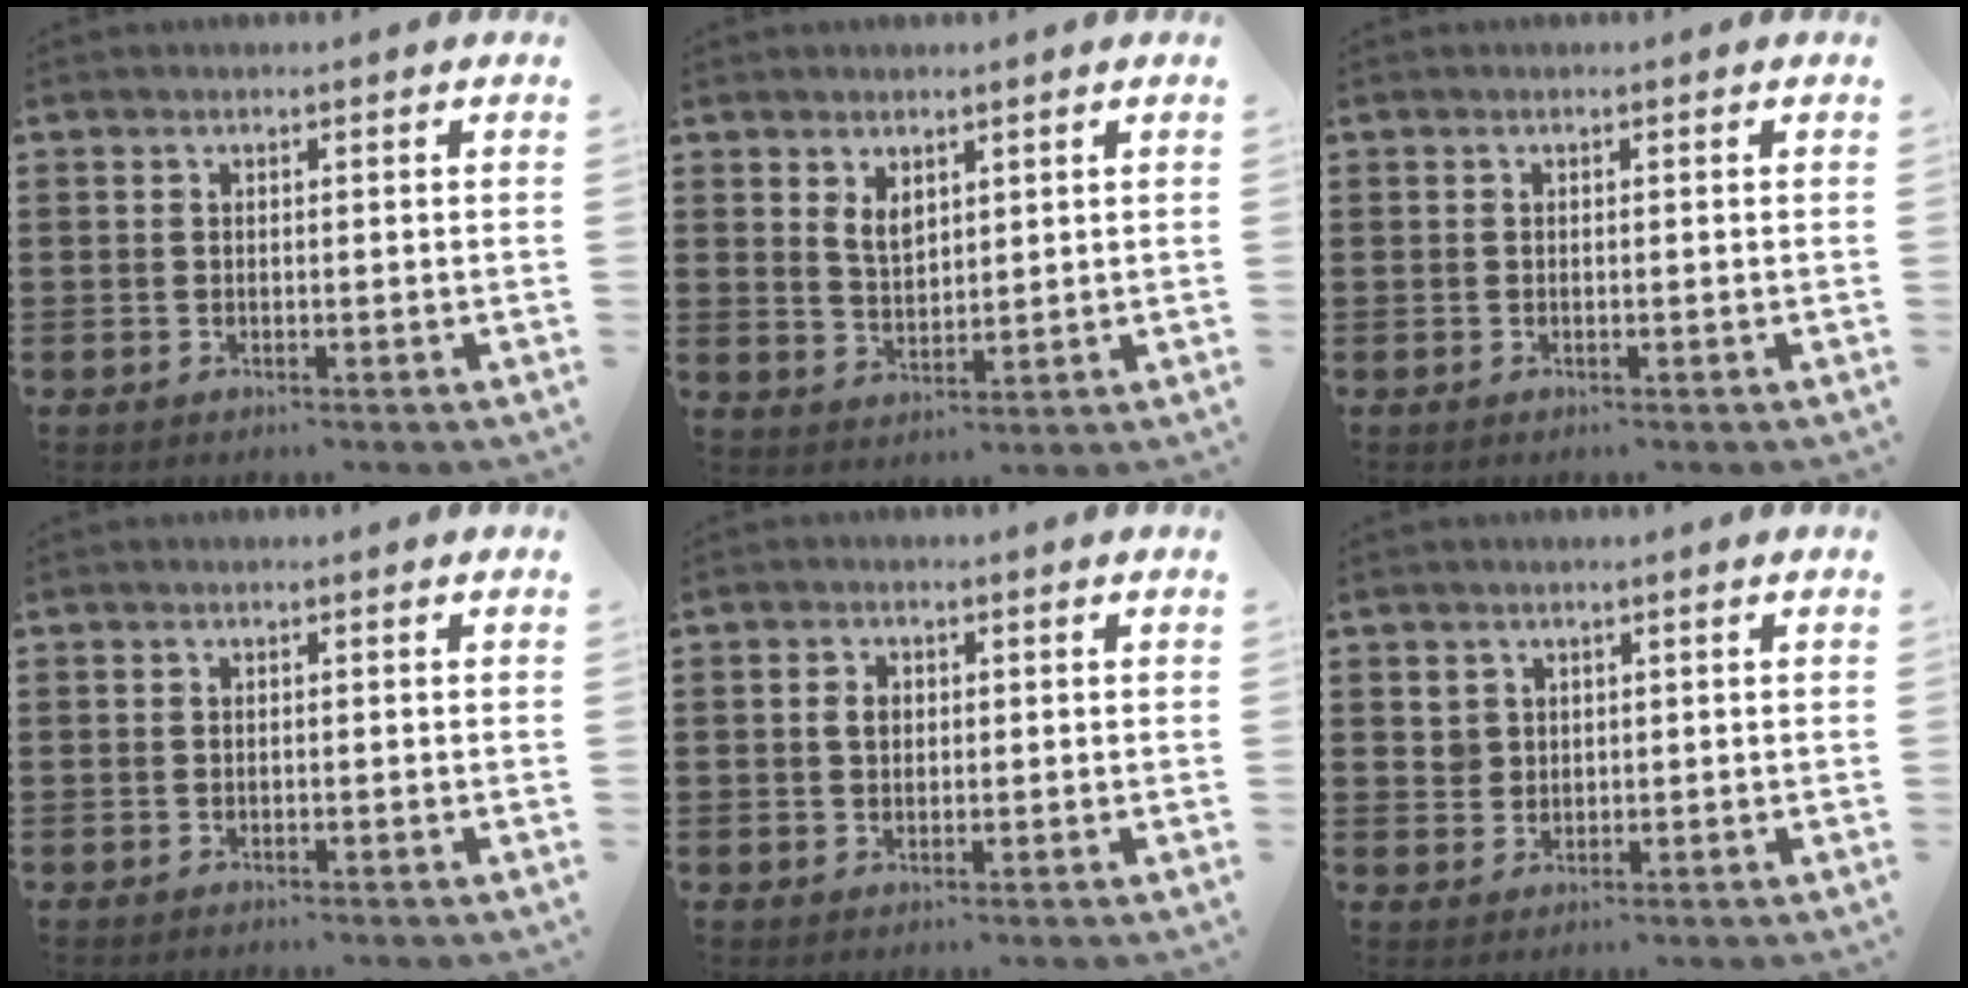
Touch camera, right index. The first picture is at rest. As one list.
[{"total": 3.4, "force": [2.0, 1.9, 1.9], "torque": [-0.034, 0.003, 0.035]}, {"total": 0.0}, {"total": 0.0}, {"total": 2.0, "force": [0.3, 1.5, 1.3], "torque": [-0.028, 0.009, 0.004]}, {"total": 2.3, "force": [1.2, 1.9, 0.2], "torque": [-0.012, 0.009, 0.022]}]